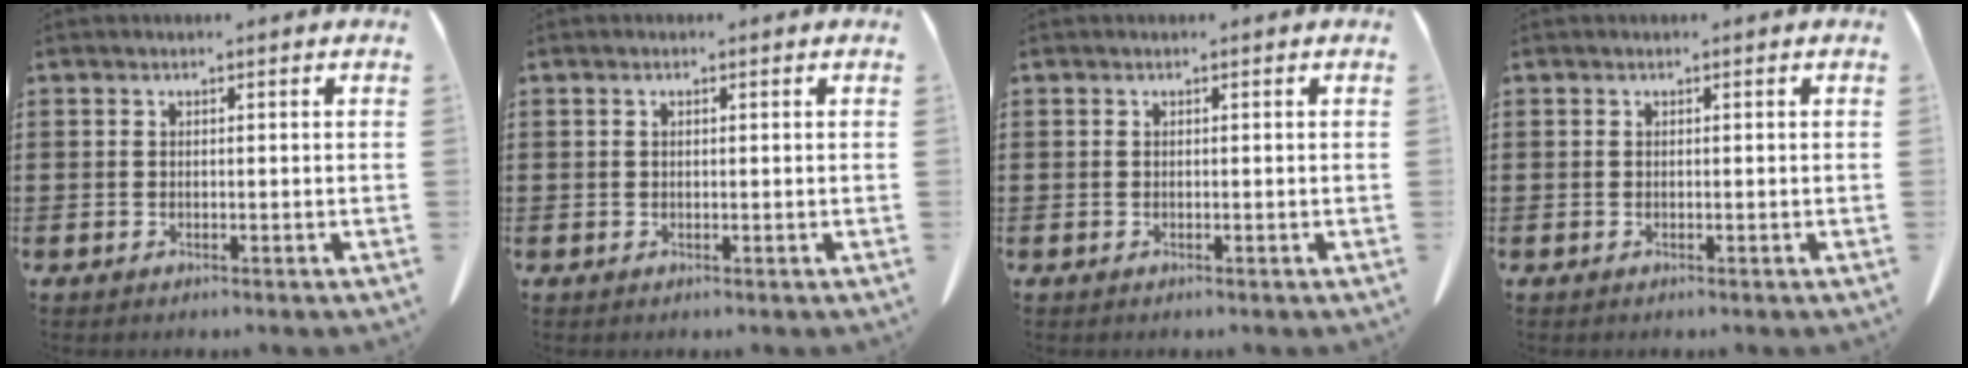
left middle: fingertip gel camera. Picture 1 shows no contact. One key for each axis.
{"total": 0.6, "fx": 0.2, "fy": 0.2, "fz": 0.5, "tx": -0.013, "ty": 0.000, "tz": 0.005}
{"total": 0.0}
{"total": 0.0}